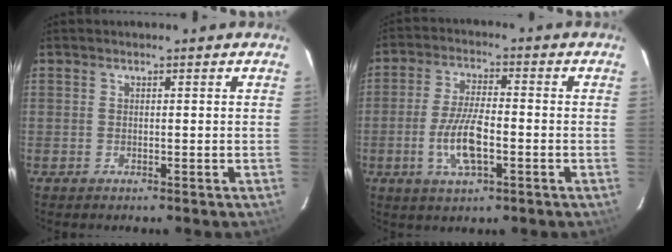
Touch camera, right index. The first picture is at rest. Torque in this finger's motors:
{"motor_torque": [1.73, -0.31, 0.80, 0.10]}